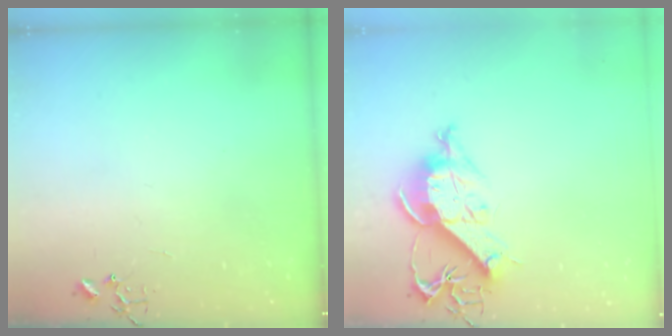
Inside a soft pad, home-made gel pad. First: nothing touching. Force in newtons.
{"total": 11.6, "press": 11.5, "slide": 1.4}